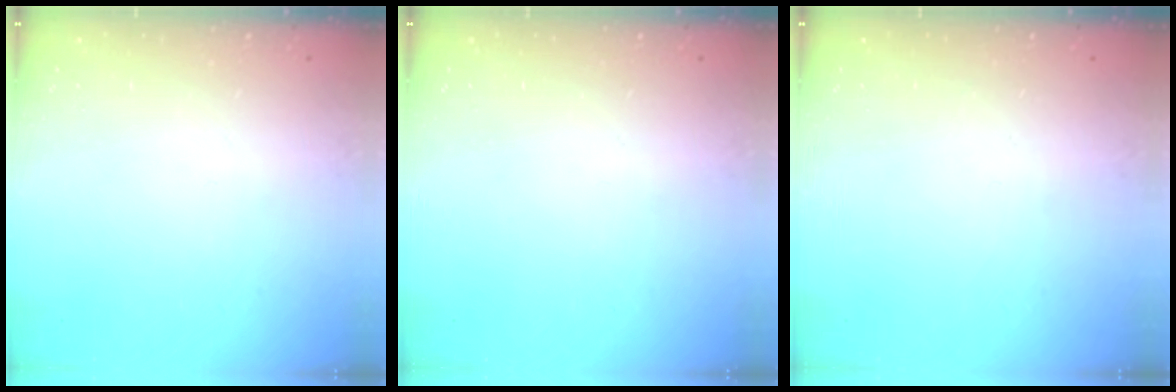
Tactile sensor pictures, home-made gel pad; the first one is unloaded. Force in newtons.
{"total": 0.0}
{"total": 0.0}